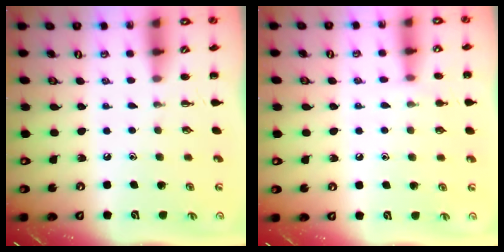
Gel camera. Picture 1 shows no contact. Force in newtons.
{"total": 4.5, "press": 4.1, "slide": 1.7}